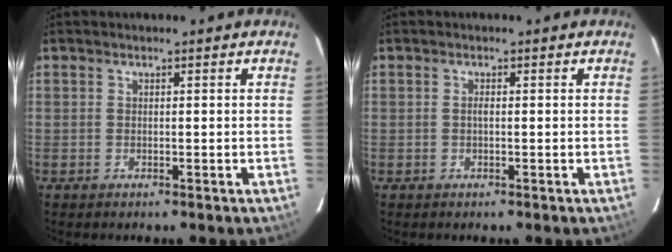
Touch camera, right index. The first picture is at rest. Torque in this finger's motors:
{"motor_torque": [0.10, -0.05, 0.08, 0.03]}